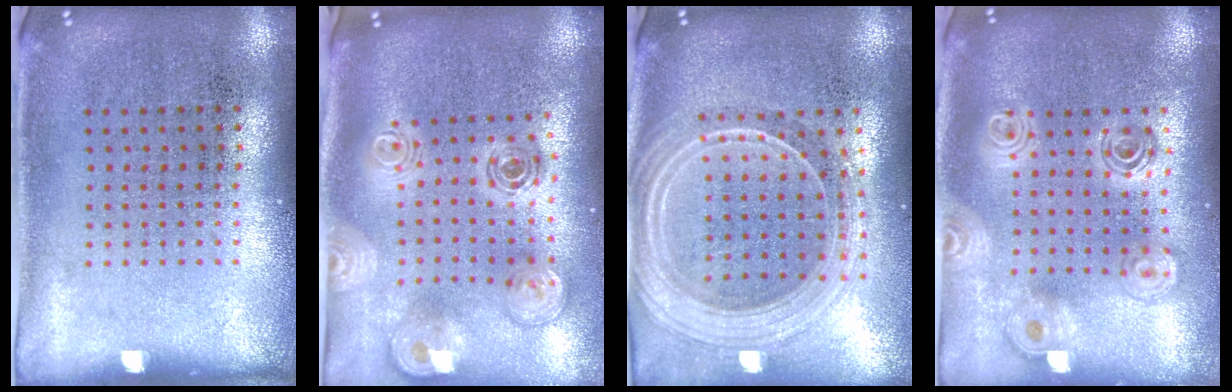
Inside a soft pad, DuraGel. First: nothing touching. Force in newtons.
{"total": 2.1, "press": 1.8, "slide": 1.1}
{"total": 2.5, "press": 2.1, "slide": 1.3}
{"total": 2.0, "press": 1.7, "slide": 1.2}